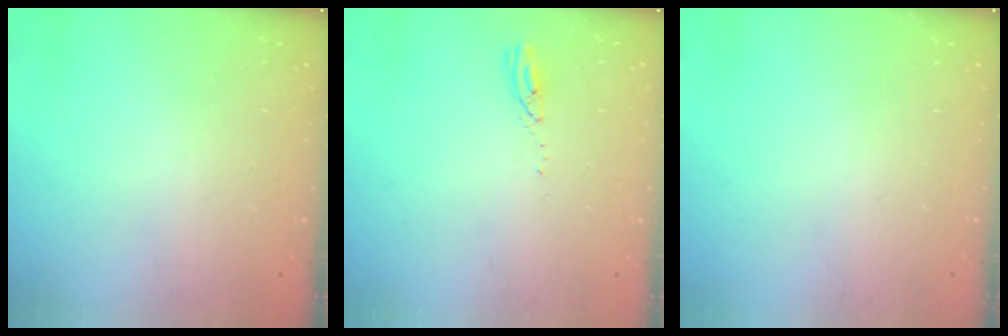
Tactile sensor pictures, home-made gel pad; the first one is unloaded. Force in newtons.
{"total": 2.8, "press": 2.8, "slide": 0.4}
{"total": 0.0}